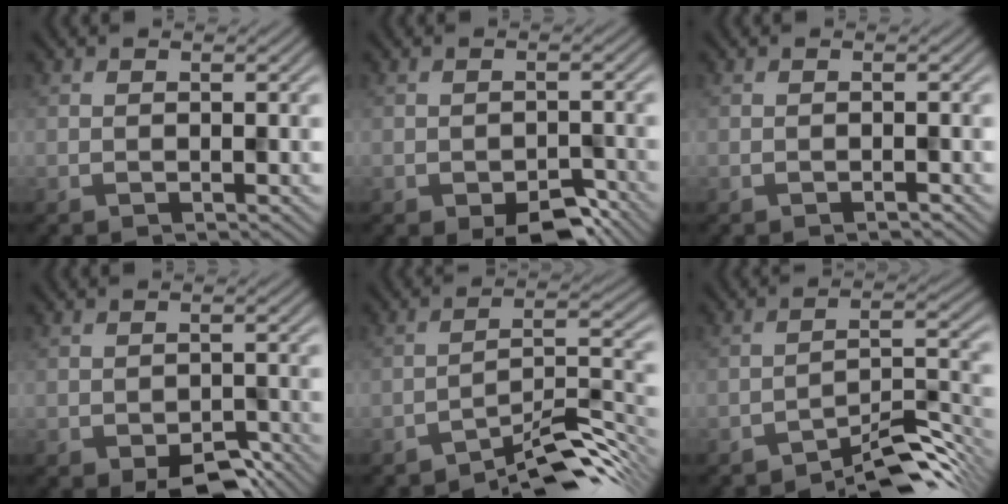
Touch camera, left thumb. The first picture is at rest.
{"total": 4.6, "force": [-3.0, 2.0, 2.8], "torque": [-0.039, -0.004, -0.040]}
{"total": 0.5, "force": [-0.5, 0.1, 0.3], "torque": [-0.001, 0.002, -0.007]}
{"total": 4.6, "force": [-3.2, 2.0, 2.7], "torque": [-0.037, -0.006, -0.042]}
{"total": 7.9, "force": [-6.3, 1.5, 4.5], "torque": [-0.065, 0.011, -0.112]}
{"total": 6.8, "force": [-5.5, 1.4, 3.7], "torque": [-0.052, 0.008, -0.093]}